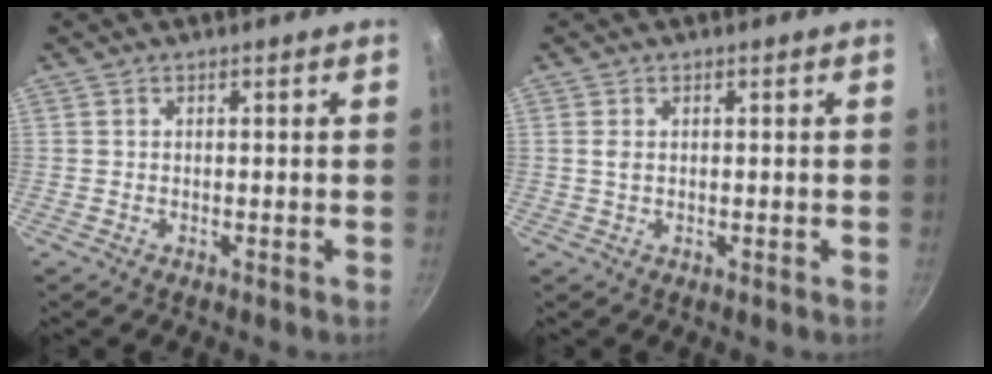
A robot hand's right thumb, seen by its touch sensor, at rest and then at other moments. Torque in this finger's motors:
{"motor_torque": [-0.27, -0.45, 0.34, 0.02, -0.04]}